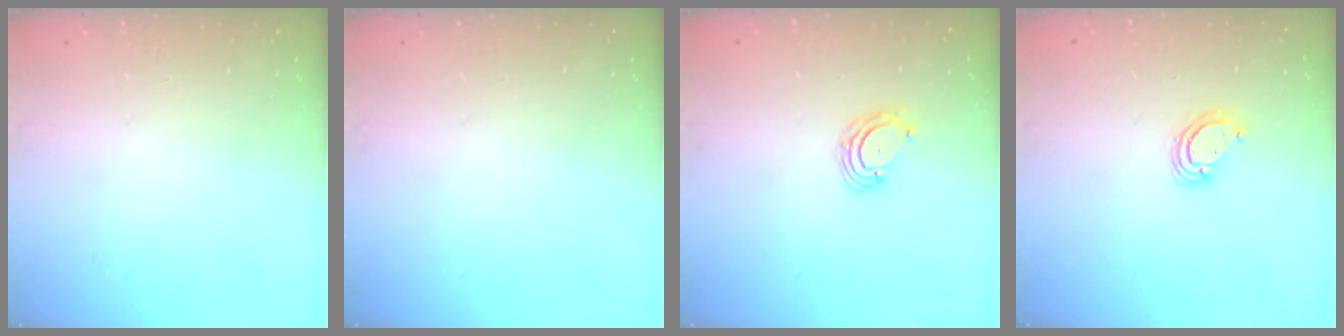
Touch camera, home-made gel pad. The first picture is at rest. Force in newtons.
{"total": 0.0}
{"total": 2.8, "press": 2.8, "slide": 0.3}
{"total": 3.8, "press": 3.8, "slide": 0.1}